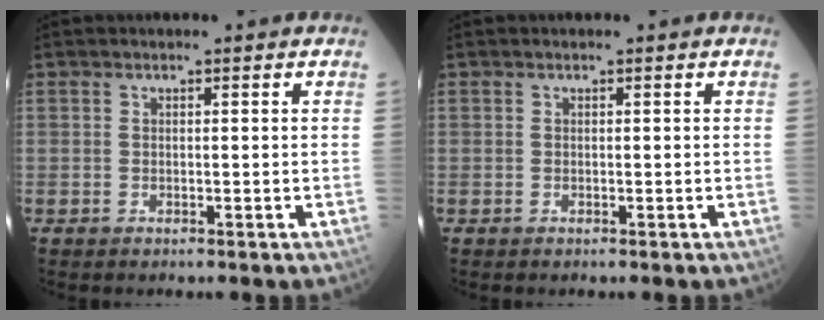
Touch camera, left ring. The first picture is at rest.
{"total": 0.0}